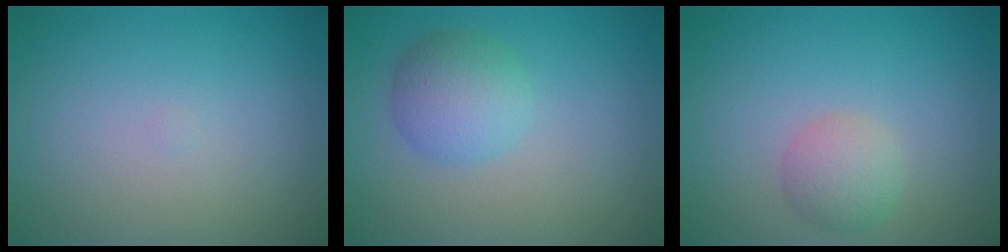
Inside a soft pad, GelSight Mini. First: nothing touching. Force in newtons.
{"total": 3.5, "press": 3.5, "slide": 0.1}
{"total": 2.3, "press": 2.3, "slide": 0.2}